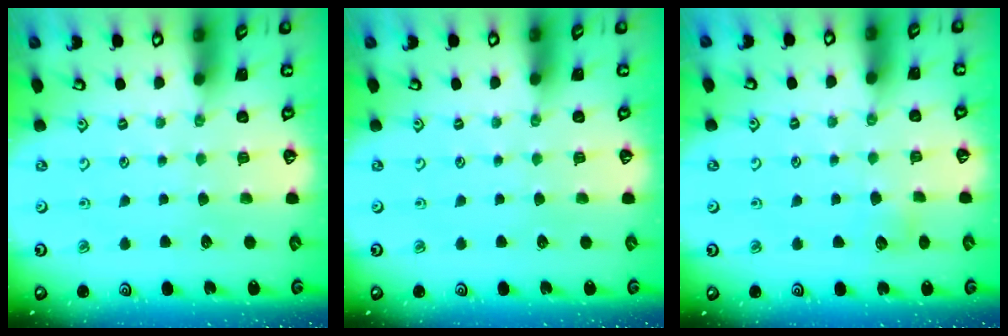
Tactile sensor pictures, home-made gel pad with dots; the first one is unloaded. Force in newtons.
{"total": 0.0}
{"total": 4.3, "press": 4.3, "slide": 0.5}